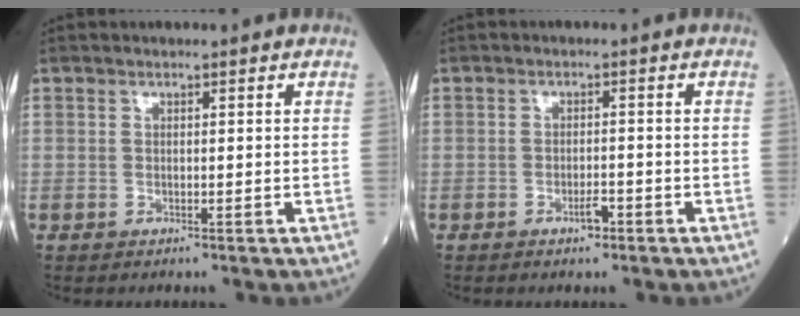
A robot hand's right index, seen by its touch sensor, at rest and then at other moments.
{"total": 2.0, "force": [-1.3, 0.6, 1.5], "torque": [-0.023, 0.002, -0.021]}